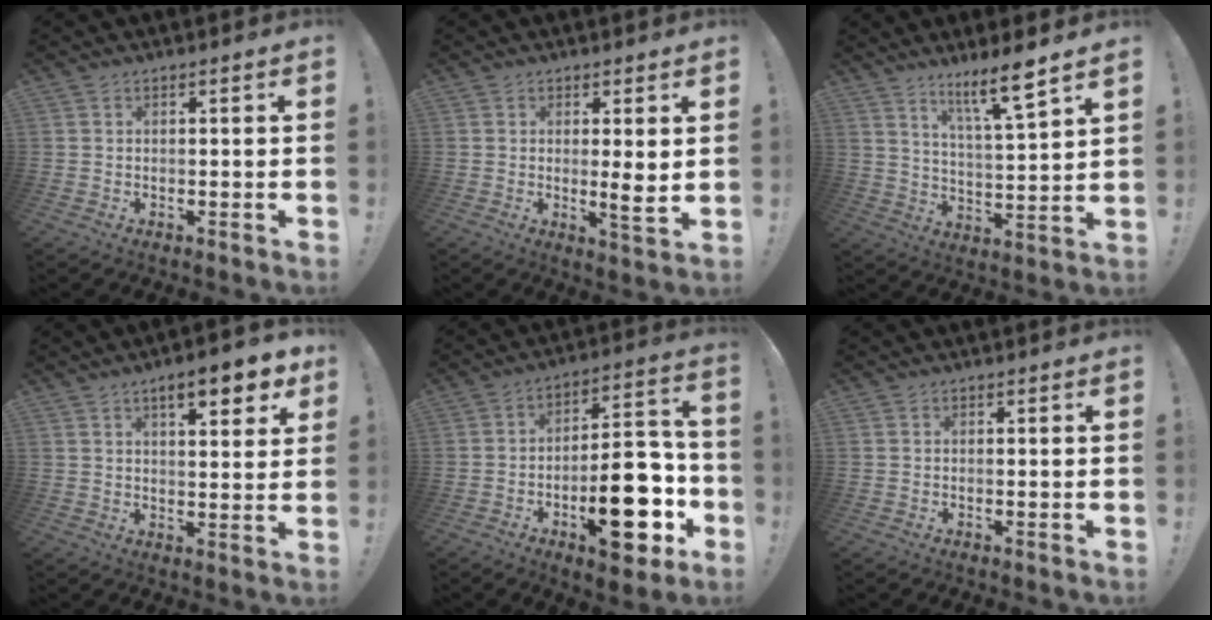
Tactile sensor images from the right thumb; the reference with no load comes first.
{"total": 5.0, "force": [0.5, 0.2, 4.9], "torque": [-0.061, -0.021, 0.005]}
{"total": 11.2, "force": [7.7, 0.3, 8.1], "torque": [-0.131, -0.050, 0.120]}
{"total": 9.4, "force": [5.4, 2.5, 7.3], "torque": [-0.090, -0.025, 0.086]}
{"total": 21.1, "force": [-7.8, 9.2, 17.3], "torque": [-0.240, 0.056, -0.109]}
{"total": 0.0}